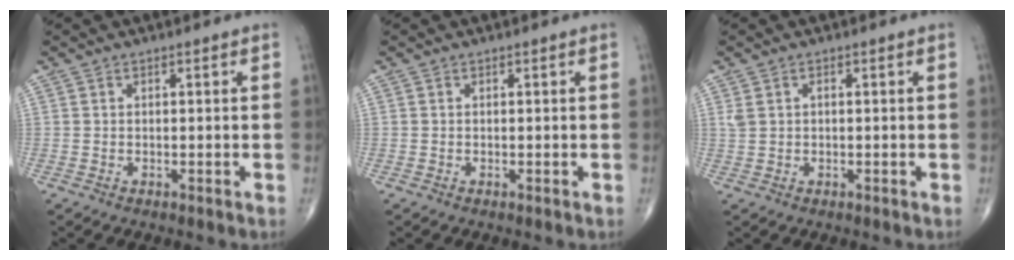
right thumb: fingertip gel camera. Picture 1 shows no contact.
{"total": 0.0}
{"total": 1.9, "force": [0.4, 1.2, 1.3], "torque": [-0.033, 0.008, 0.013]}